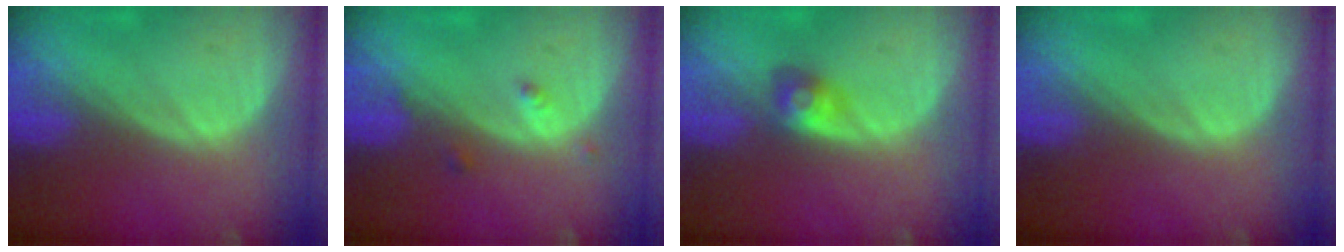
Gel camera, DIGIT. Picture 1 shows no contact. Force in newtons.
{"total": 1.6, "press": 1.5, "slide": 0.1}
{"total": 2.9, "press": 2.7, "slide": 1.2}
{"total": 0.0}